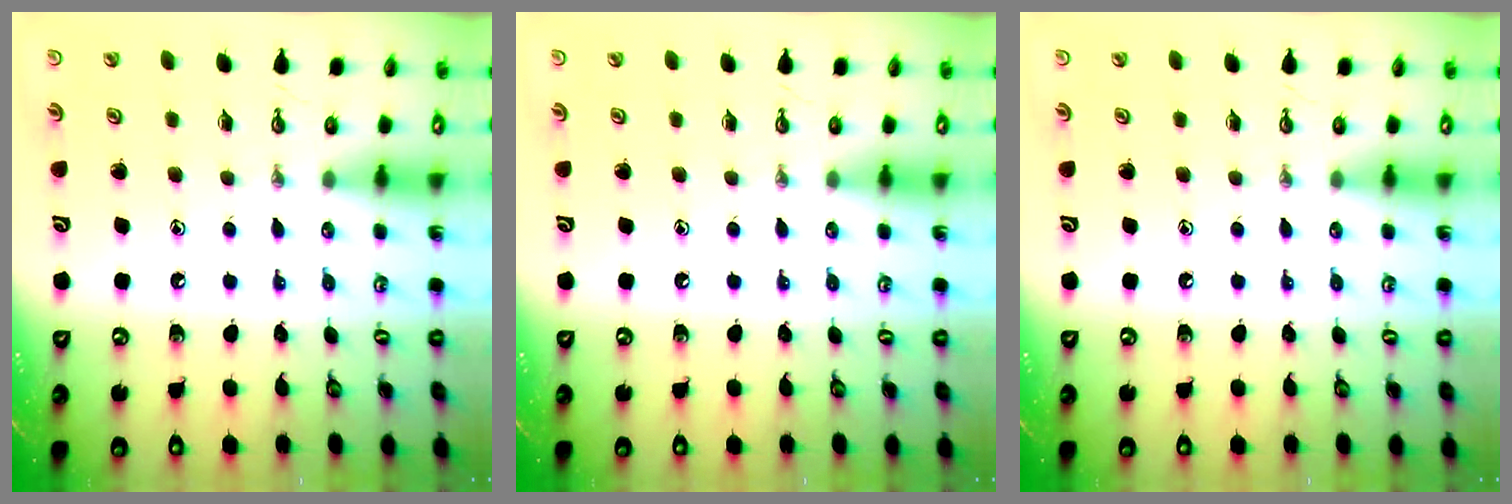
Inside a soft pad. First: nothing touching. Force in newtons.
{"total": 0.0}
{"total": 0.0}